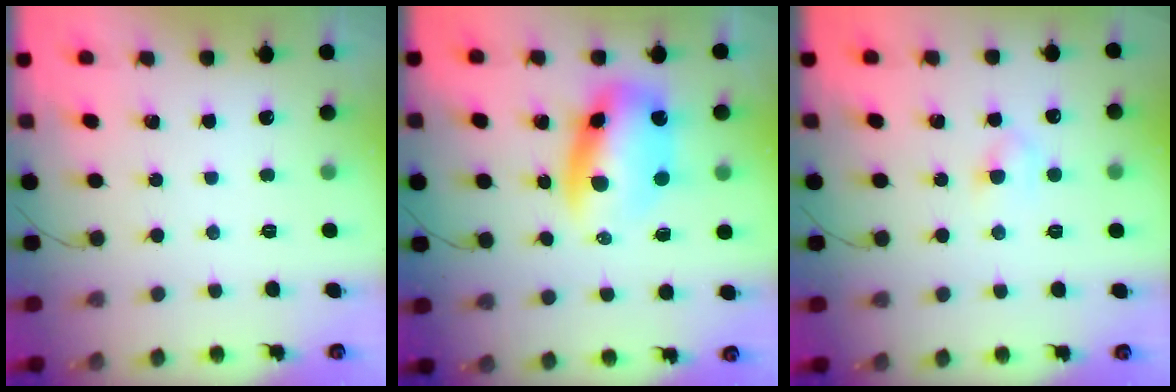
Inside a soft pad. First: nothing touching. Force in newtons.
{"total": 11.4, "press": 11.1, "slide": 2.7}
{"total": 3.4, "press": 3.2, "slide": 1.1}